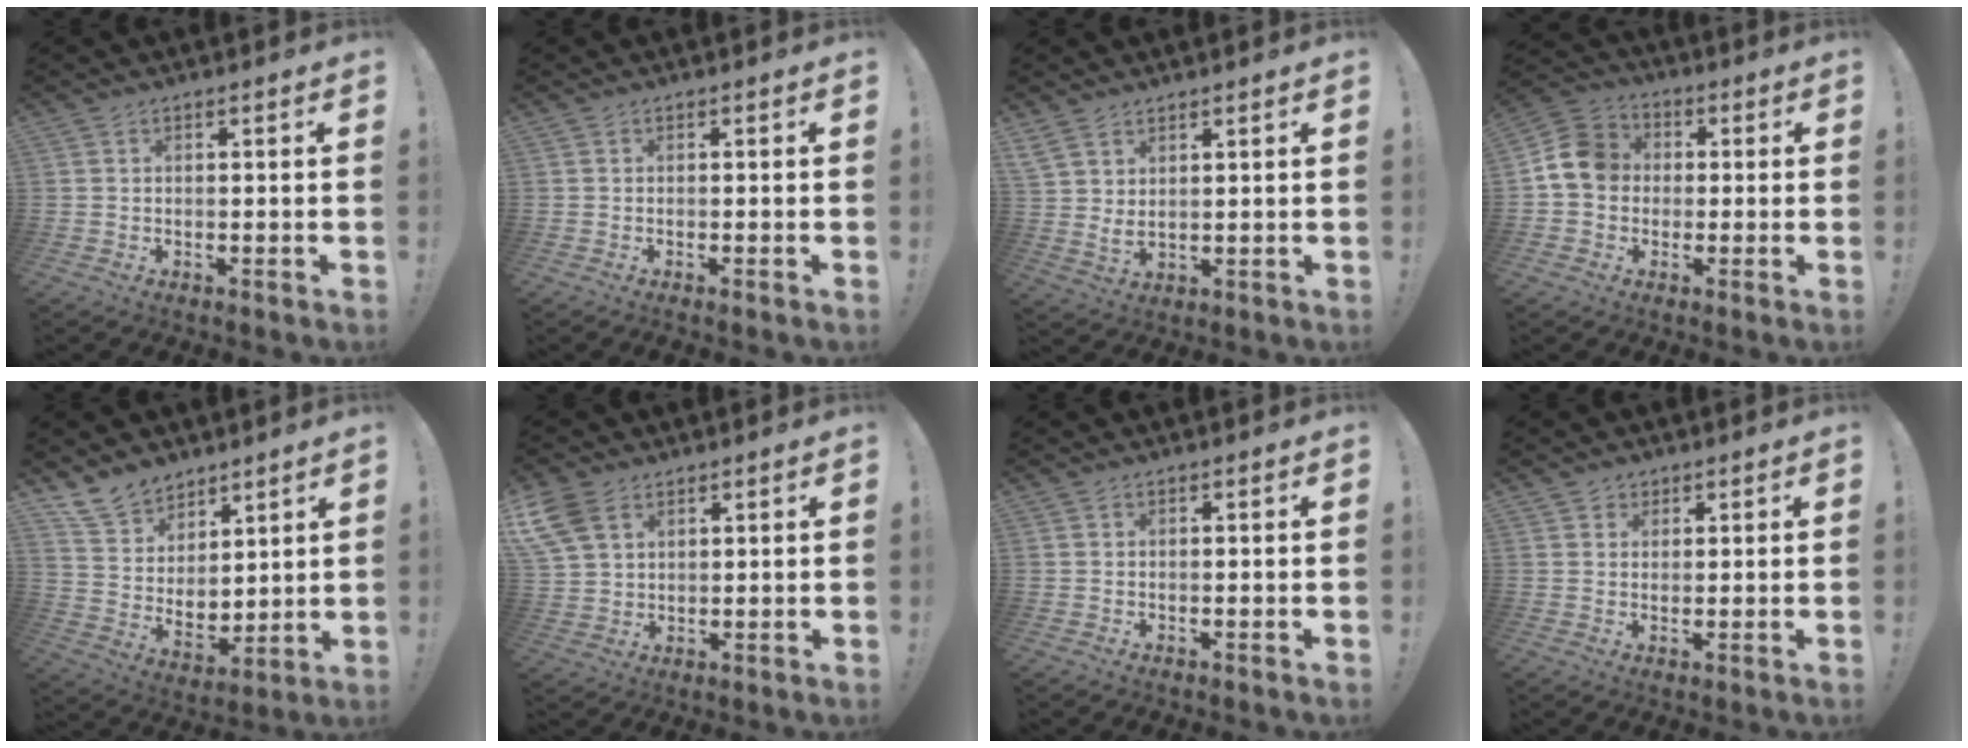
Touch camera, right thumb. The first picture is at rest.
{"total": 0.6, "force": [-0.4, -0.1, 0.4], "torque": [-0.014, 0.001, -0.006]}
{"total": 5.1, "force": [3.7, 1.9, 3.0], "torque": [-0.049, -0.020, 0.071]}
{"total": 11.3, "force": [0.4, 9.7, 5.8], "torque": [-0.093, 0.020, 0.015]}
{"total": 11.6, "force": [9.4, 6.6, 1.8], "torque": [-0.056, -0.072, 0.189]}
{"total": 9.6, "force": [4.7, 6.5, 5.2], "torque": [-0.106, -0.012, 0.096]}
{"total": 0.0}
{"total": 2.6, "force": [1.6, 2.0, 0.3], "torque": [-0.002, -0.006, 0.029]}